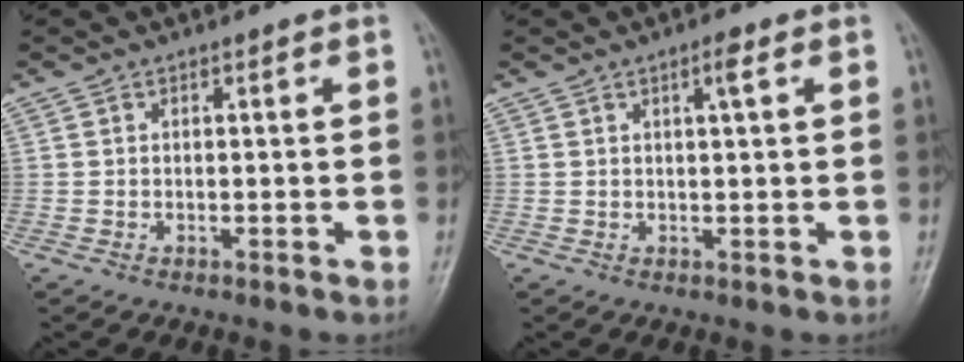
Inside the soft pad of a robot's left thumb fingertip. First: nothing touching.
{"total": 2.3, "force": [1.0, 0.4, 2.0], "torque": [-0.032, -0.002, 0.017]}